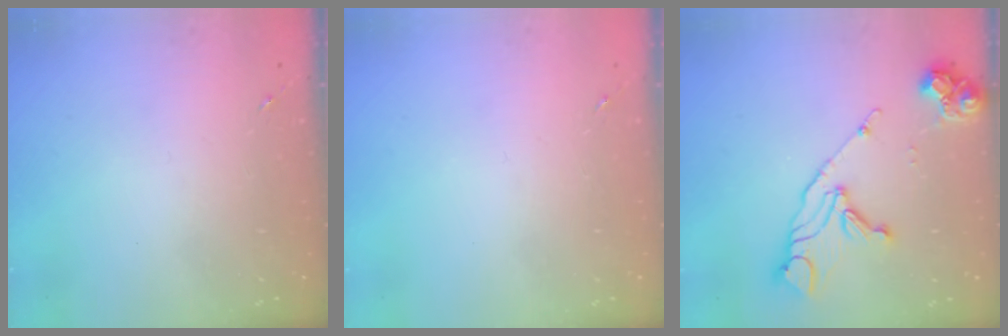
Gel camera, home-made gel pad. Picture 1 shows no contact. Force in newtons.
{"total": 0.0}
{"total": 14.7, "press": 14.6, "slide": 1.7}